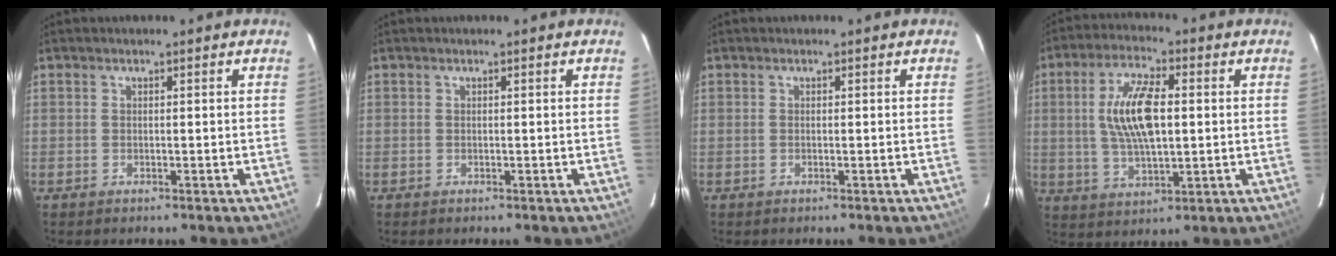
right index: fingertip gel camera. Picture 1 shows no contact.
{"total": 0.0}
{"total": 0.0}
{"total": 11.7, "force": [1.3, 4.8, 10.5], "torque": [-0.205, 0.008, 0.028]}